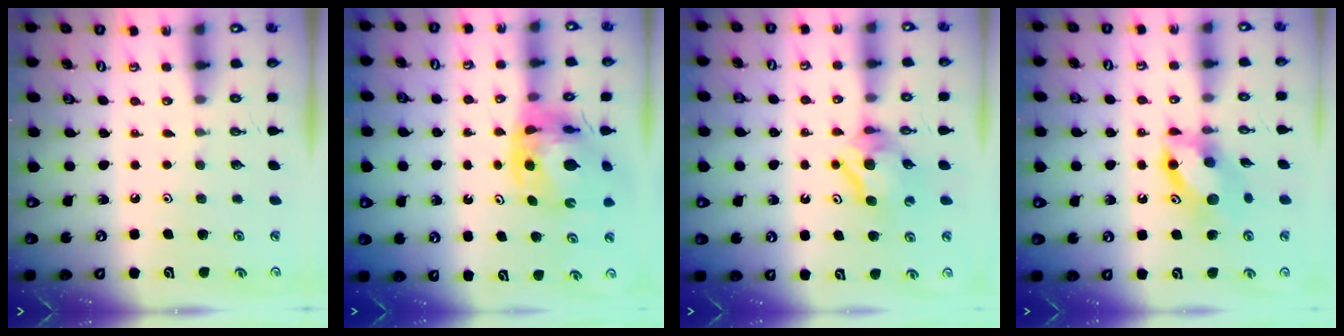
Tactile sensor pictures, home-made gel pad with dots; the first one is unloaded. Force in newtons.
{"total": 9.4, "press": 9.3, "slide": 1.1}
{"total": 7.8, "press": 7.8, "slide": 0.6}
{"total": 11.6, "press": 11.4, "slide": 1.7}